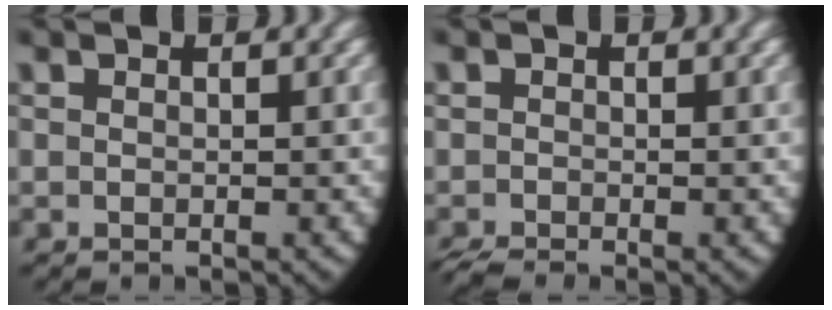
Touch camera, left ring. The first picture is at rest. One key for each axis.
{"total": 1.6, "fx": -1.4, "fy": 0.5, "fz": 0.5, "tx": -0.008, "ty": -0.012, "tz": -0.019}